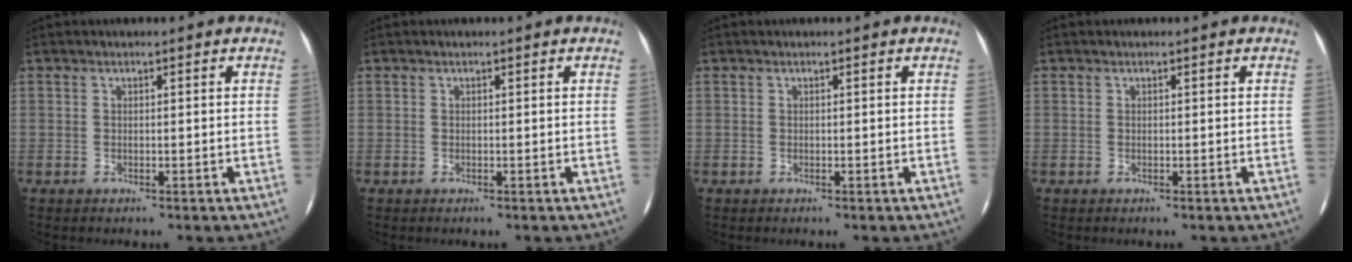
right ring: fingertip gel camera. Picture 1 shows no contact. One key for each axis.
{"total": 0.0}
{"total": 0.0}
{"total": 0.0}